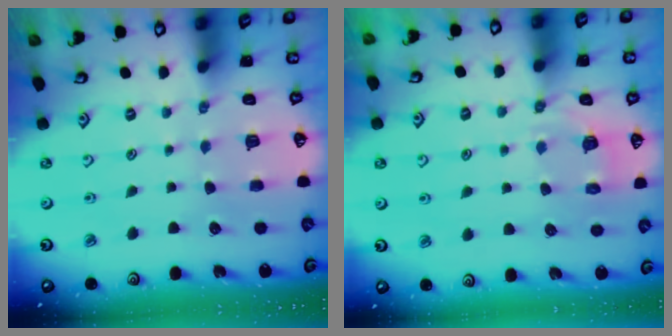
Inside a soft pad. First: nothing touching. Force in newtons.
{"total": 4.7, "press": 4.4, "slide": 1.4}